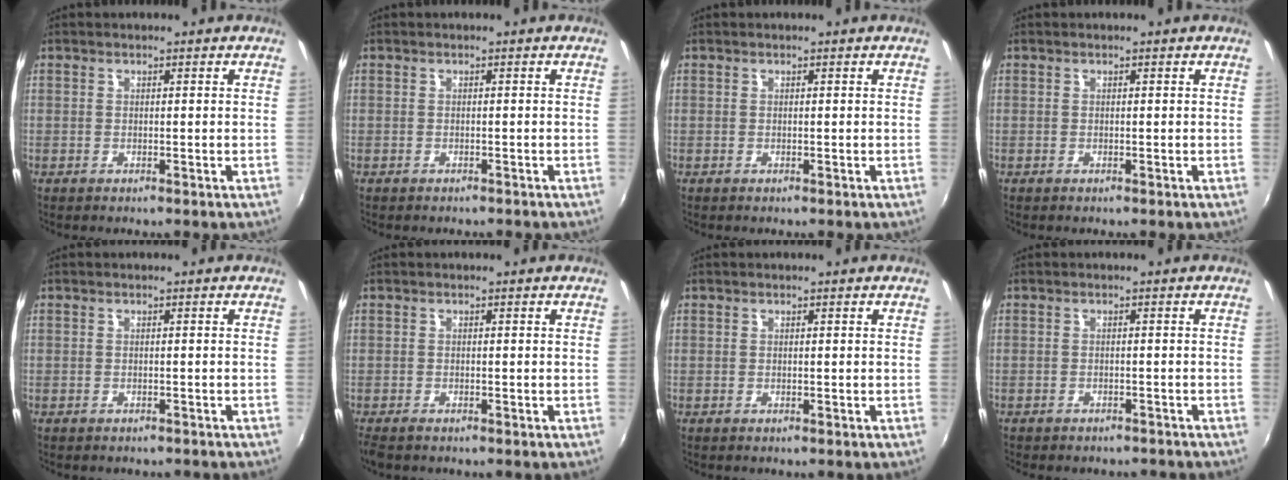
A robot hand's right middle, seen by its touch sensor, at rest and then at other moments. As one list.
[{"total": 1.1, "force": [-1.0, 0.4, 0.2], "torque": [-0.008, -0.004, -0.012]}, {"total": 0.0}, {"total": 0.0}, {"total": 1.5, "force": [-1.3, 0.6, 0.4], "torque": [-0.012, -0.006, -0.017]}, {"total": 2.7, "force": [-2.2, 0.9, 1.4], "torque": [-0.030, -0.016, -0.037]}, {"total": 0.0}, {"total": 4.7, "force": [-4.2, 1.6, 1.4], "torque": [-0.036, -0.013, -0.056]}]